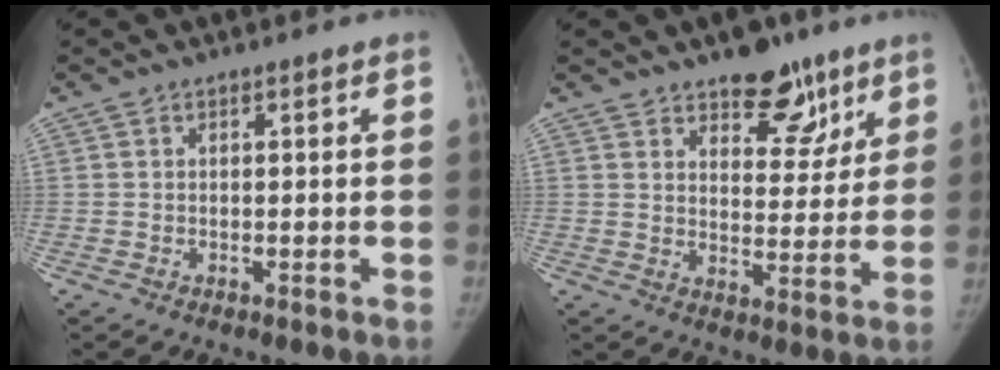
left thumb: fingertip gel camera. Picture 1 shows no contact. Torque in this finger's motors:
{"motor_torque": [0.41, -0.36, 0.70, -0.87, 0.13]}